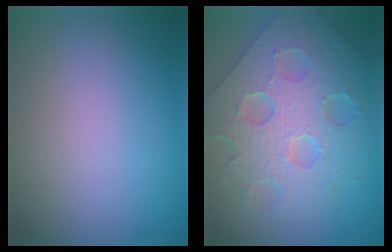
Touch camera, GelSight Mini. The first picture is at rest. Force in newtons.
{"total": 7.9, "press": 6.5, "slide": 4.4}